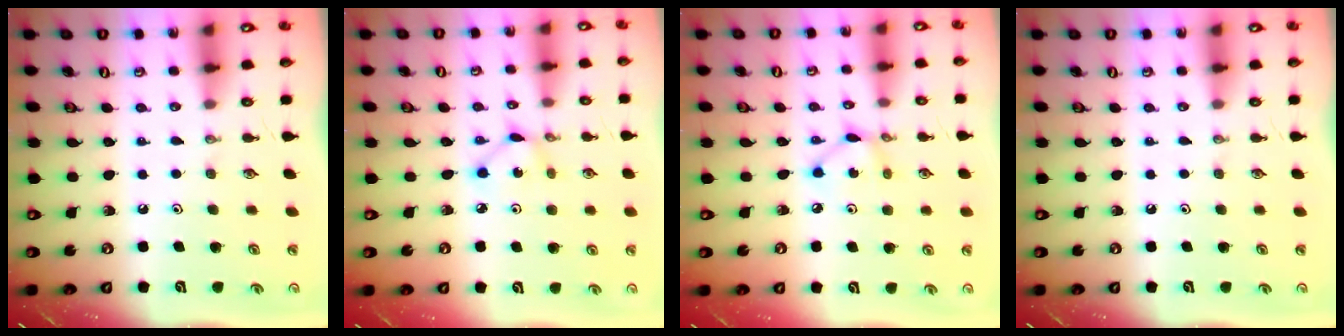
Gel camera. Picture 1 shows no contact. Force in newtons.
{"total": 2.9, "press": 2.9, "slide": 0.1}
{"total": 4.5, "press": 4.5, "slide": 0.2}
{"total": 0.0}